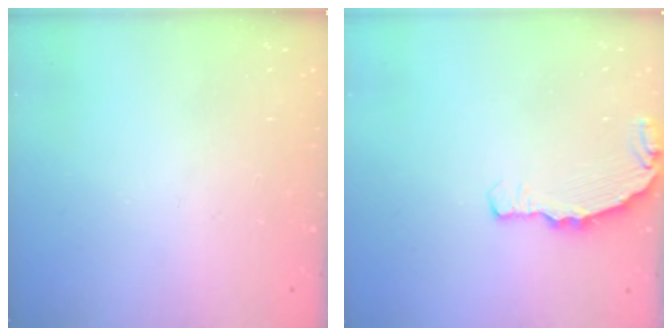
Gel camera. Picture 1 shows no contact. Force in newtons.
{"total": 4.8, "press": 4.8, "slide": 0.1}